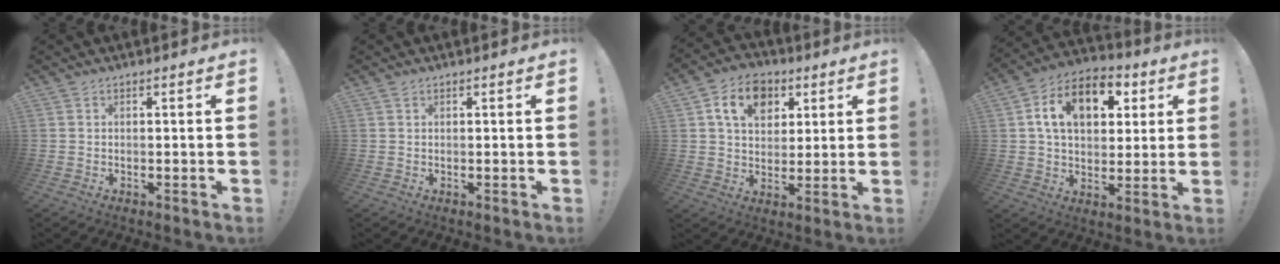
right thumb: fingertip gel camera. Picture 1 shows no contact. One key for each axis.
{"total": 0.6, "fx": 0.4, "fy": 0.2, "fz": 0.4, "tx": -0.006, "ty": -0.001, "tz": 0.006}
{"total": 12.3, "fx": 5.1, "fy": 9.1, "fz": 6.5, "tx": -0.097, "ty": -0.007, "tz": 0.096}
{"total": 14.8, "fx": 5.2, "fy": 9.9, "fz": 9.6, "tx": -0.152, "ty": -0.007, "tz": 0.094}